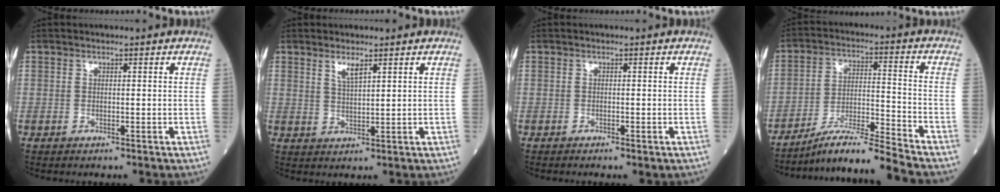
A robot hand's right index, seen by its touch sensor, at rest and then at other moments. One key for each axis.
{"total": 2.5, "fx": 1.8, "fy": 0.3, "fz": 1.8, "tx": -0.040, "ty": -0.002, "tz": 0.040}
{"total": 0.8, "fx": -0.5, "fy": 0.1, "fz": 0.6, "tx": -0.016, "ty": -0.003, "tz": -0.006}
{"total": 10.4, "fx": -9.4, "fy": -2.2, "fz": 3.7, "tx": -0.068, "ty": -0.002, "tz": -0.170}